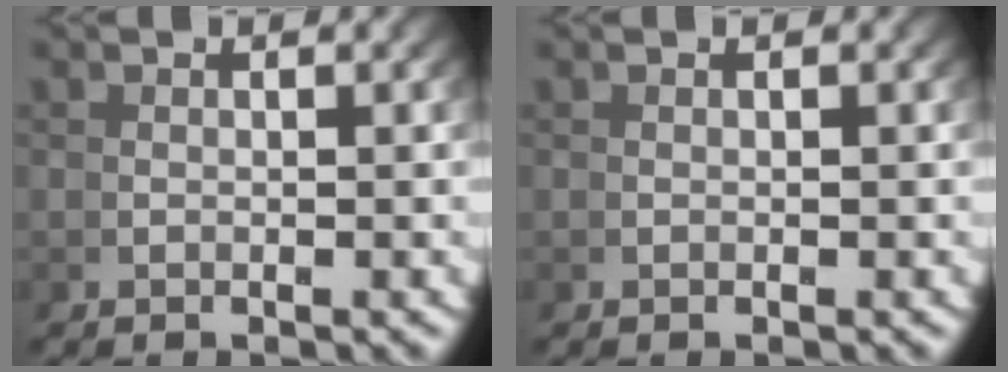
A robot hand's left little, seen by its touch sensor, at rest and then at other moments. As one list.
[{"total": 0.0}]